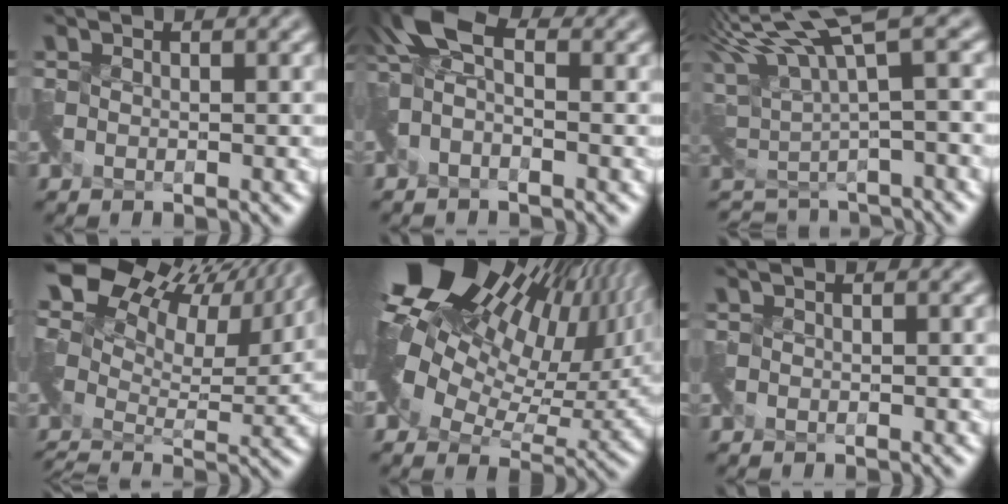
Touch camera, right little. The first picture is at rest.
{"total": 3.4, "force": [-0.4, 2.1, 2.7], "torque": [-0.058, 0.013, -0.017]}
{"total": 4.9, "force": [3.6, 0.9, 3.2], "torque": [-0.046, 0.003, 0.079]}
{"total": 13.0, "force": [6.3, 7.4, 8.6], "torque": [-0.187, 0.034, 0.113]}
{"total": 17.2, "force": [7.7, 9.2, 12.3], "torque": [-0.193, 0.041, 0.153]}
{"total": 0.0}